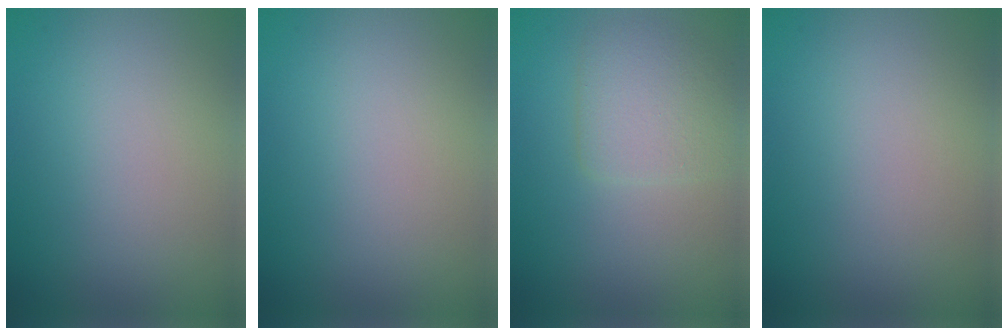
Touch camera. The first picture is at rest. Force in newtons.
{"total": 0.0}
{"total": 3.4, "press": 3.4, "slide": 0.2}
{"total": 0.0}